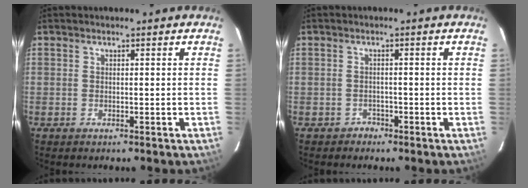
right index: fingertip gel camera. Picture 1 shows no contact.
{"total": 1.5, "force": [-1.1, 1.0, 0.1], "torque": [-0.007, 0.003, -0.020]}